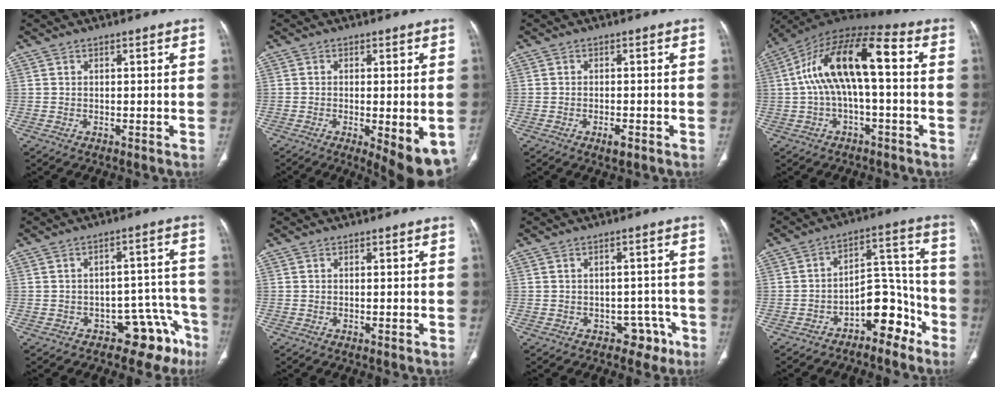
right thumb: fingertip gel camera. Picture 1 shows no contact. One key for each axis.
{"total": 11.6, "fx": -4.4, "fy": 3.6, "fz": 10.1, "tx": -0.126, "ty": -0.017, "tz": -0.056}
{"total": 2.3, "fx": -1.2, "fy": 0.8, "fz": 1.8, "tx": -0.031, "ty": 0.001, "tz": -0.020}
{"total": 15.4, "fx": 0.9, "fy": 6.1, "fz": 14.1, "tx": -0.261, "ty": 0.056, "tz": 0.010}
{"total": 10.0, "fx": -6.8, "fy": 6.0, "fz": 4.3, "tx": 0.000, "ty": 0.093, "tz": -0.086}
{"total": 0.8, "fx": -0.2, "fy": 0.1, "fz": 0.8, "tx": -0.014, "ty": -0.002, "tz": -0.002}
{"total": 4.9, "fx": -2.7, "fy": 3.7, "fz": 1.8, "tx": 0.005, "ty": 0.030, "tz": -0.030}
{"total": 10.8, "fx": -6.5, "fy": 5.8, "fz": 6.3, "tx": -0.057, "ty": 0.093, "tz": -0.103}